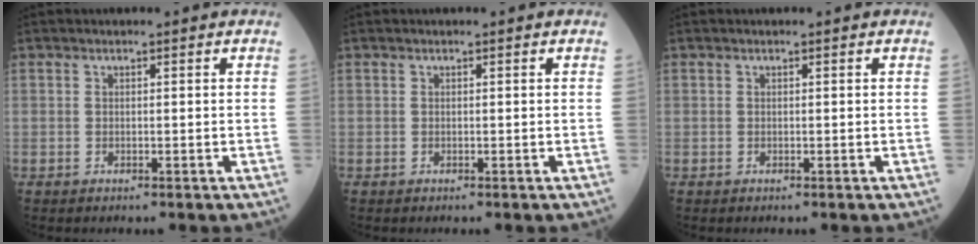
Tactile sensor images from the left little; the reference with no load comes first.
{"total": 0.0}
{"total": 0.0}